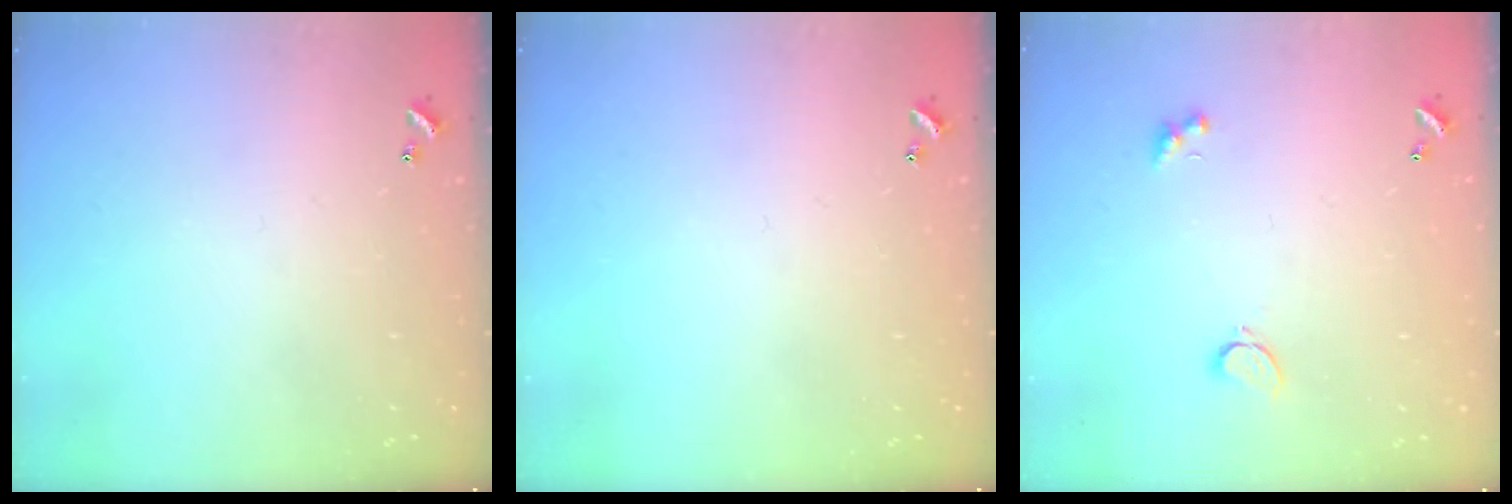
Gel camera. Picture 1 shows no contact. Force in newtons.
{"total": 0.0}
{"total": 2.3, "press": 2.3, "slide": 0.6}